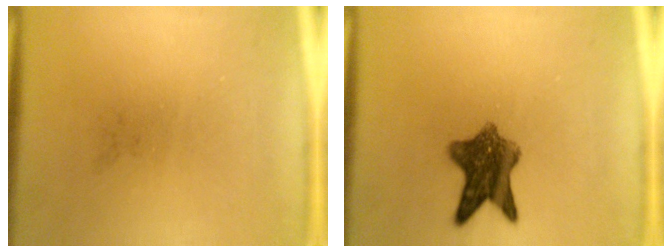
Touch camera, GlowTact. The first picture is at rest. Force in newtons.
{"total": 8.0}